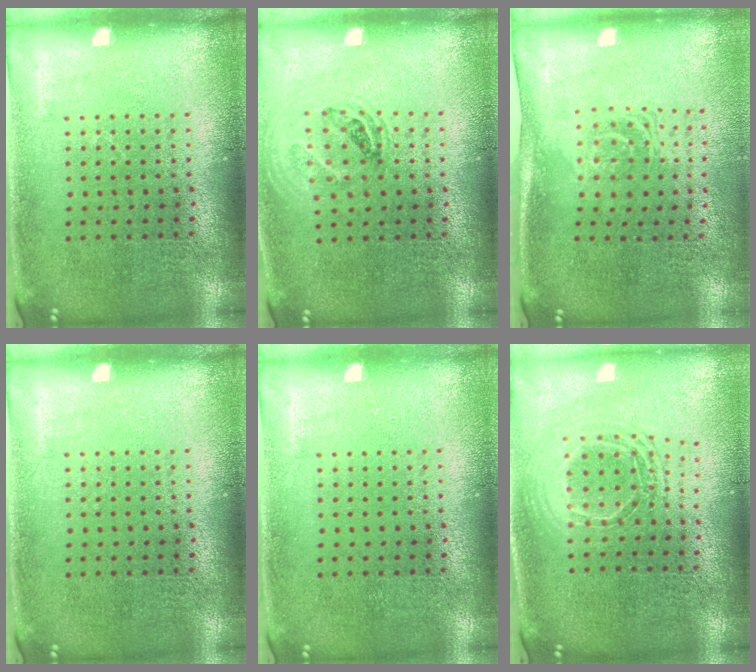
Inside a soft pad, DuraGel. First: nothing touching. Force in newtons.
{"total": 1.1, "press": 1.0, "slide": 0.4}
{"total": 1.7, "press": 1.2, "slide": 1.1}
{"total": 0.0}
{"total": 0.0}
{"total": 1.8, "press": 1.5, "slide": 1.1}